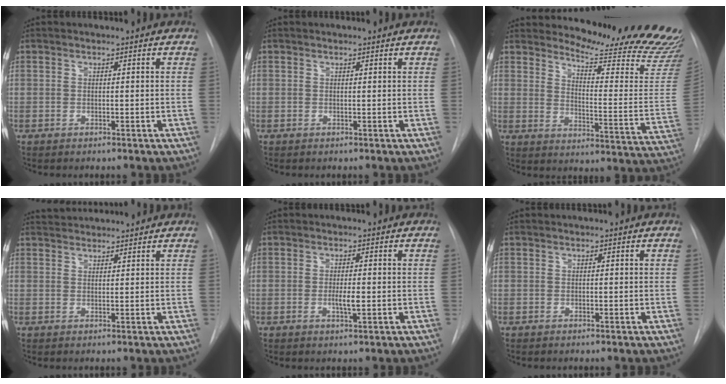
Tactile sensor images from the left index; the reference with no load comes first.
{"total": 0.8, "force": [0.7, 0.2, 0.1], "torque": [-0.009, 0.003, 0.009]}
{"total": 20.9, "force": [20.3, 0.3, 5.0], "torque": [-0.073, -0.151, 0.239]}
{"total": 4.4, "force": [4.3, 0.5, 0.5], "torque": [-0.013, 0.036, 0.069]}
{"total": 2.5, "force": [-0.5, 0.5, 2.4], "torque": [-0.046, -0.002, -0.007]}
{"total": 0.0}